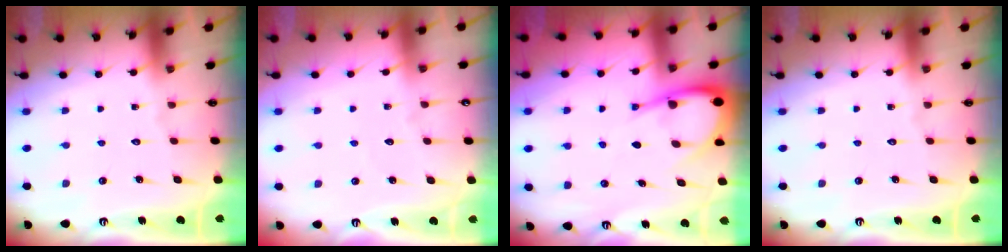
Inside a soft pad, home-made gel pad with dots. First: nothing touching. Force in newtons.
{"total": 2.4, "press": 2.4, "slide": 0.2}
{"total": 8.7, "press": 8.7, "slide": 1.0}
{"total": 0.0}